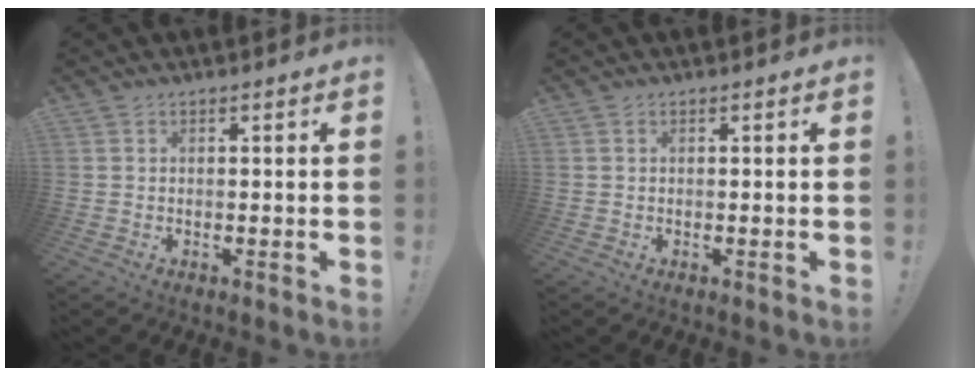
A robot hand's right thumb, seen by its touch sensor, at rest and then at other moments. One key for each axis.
{"total": 0.0}